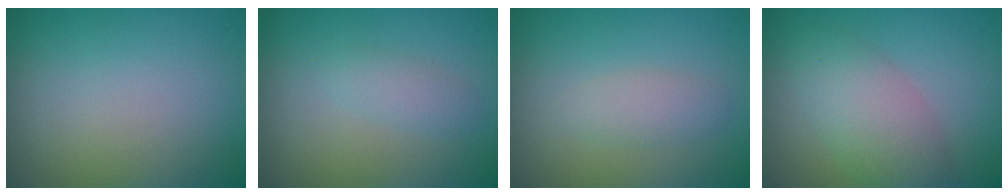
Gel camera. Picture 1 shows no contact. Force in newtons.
{"total": 1.4, "press": 1.4, "slide": 0.0}
{"total": 1.5, "press": 1.5, "slide": 0.1}
{"total": 4.2, "press": 4.2, "slide": 0.1}